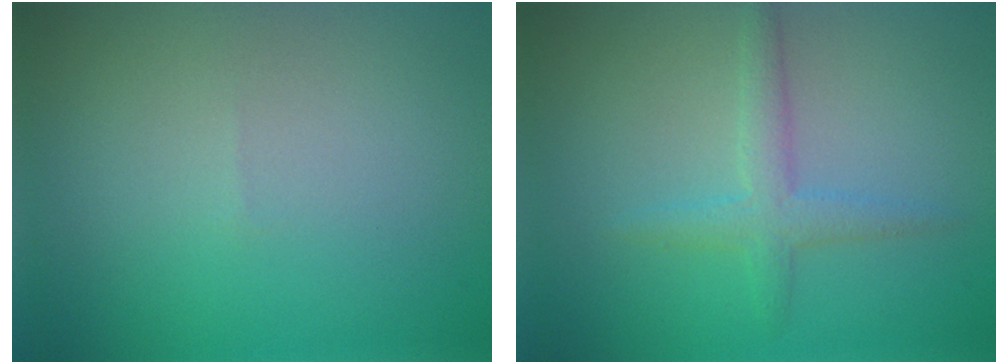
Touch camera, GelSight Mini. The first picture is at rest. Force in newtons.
{"total": 2.3, "press": 2.3, "slide": 0.2}